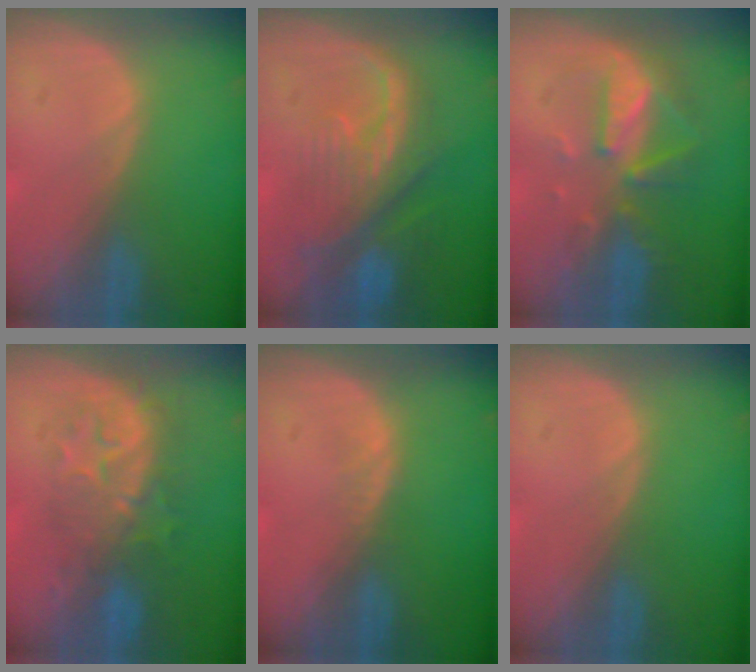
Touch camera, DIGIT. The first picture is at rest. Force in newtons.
{"total": 10.2, "press": 8.9, "slide": 5.0}
{"total": 8.0, "press": 7.4, "slide": 3.0}
{"total": 8.3, "press": 8.2, "slide": 1.8}
{"total": 0.8, "press": 0.7, "slide": 0.2}
{"total": 0.0}